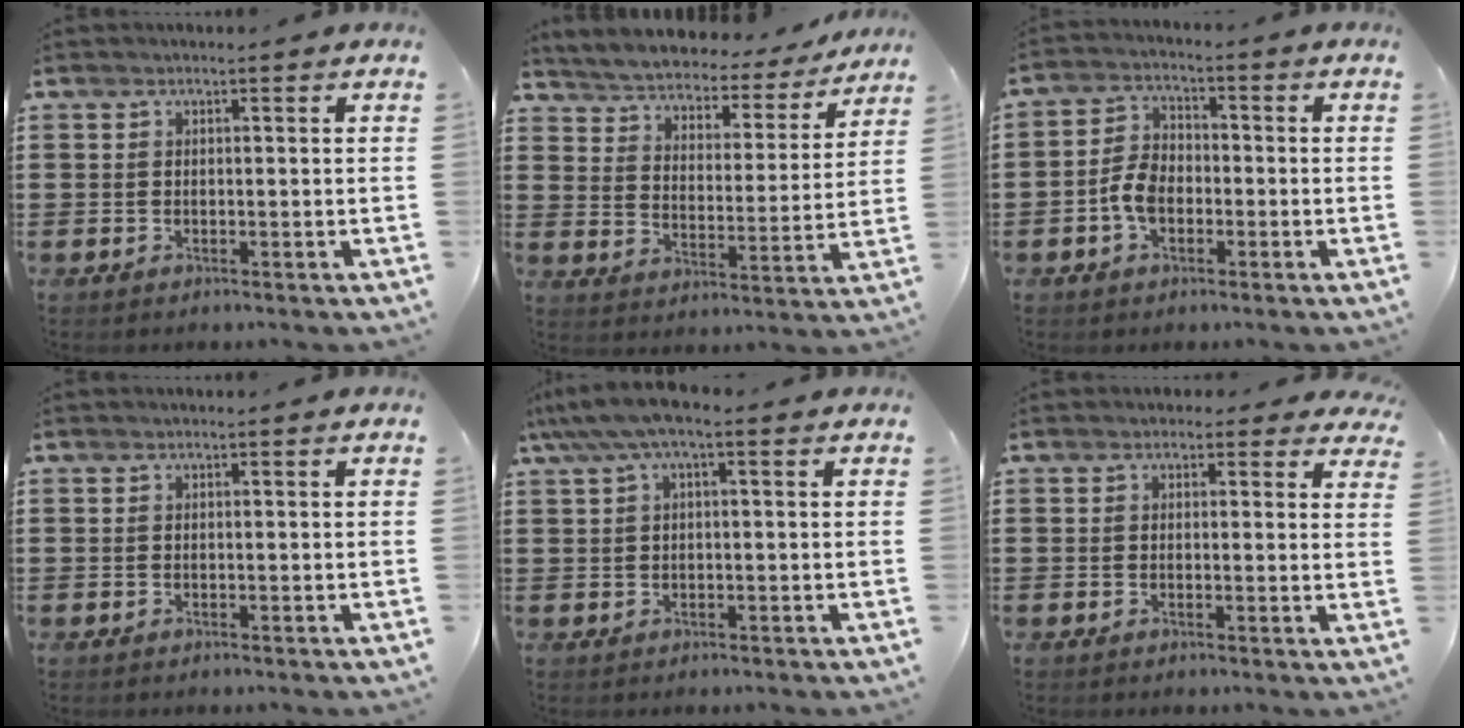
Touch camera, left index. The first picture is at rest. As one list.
[{"total": 3.9, "force": [3.9, 0.3, 0.0], "torque": [-0.026, -0.037, 0.059]}, {"total": 5.1, "force": [-1.9, 3.3, 3.5], "torque": [-0.091, 0.001, -0.043]}, {"total": 0.0}, {"total": 3.6, "force": [0.9, 1.0, 3.4], "torque": [-0.076, 0.000, 0.009]}, {"total": 1.7, "force": [1.0, 1.2, 0.5], "torque": [-0.007, 0.006, 0.016]}]